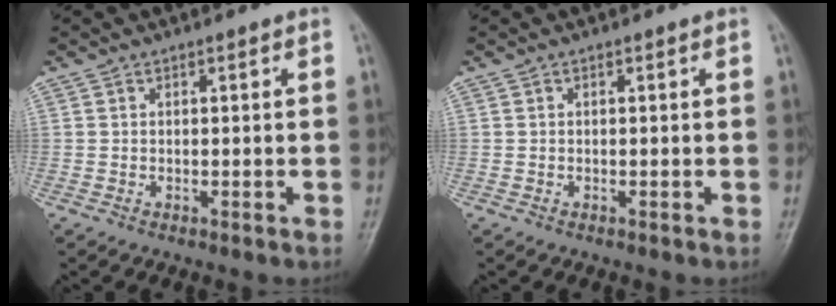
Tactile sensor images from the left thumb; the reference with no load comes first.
{"total": 0.0}